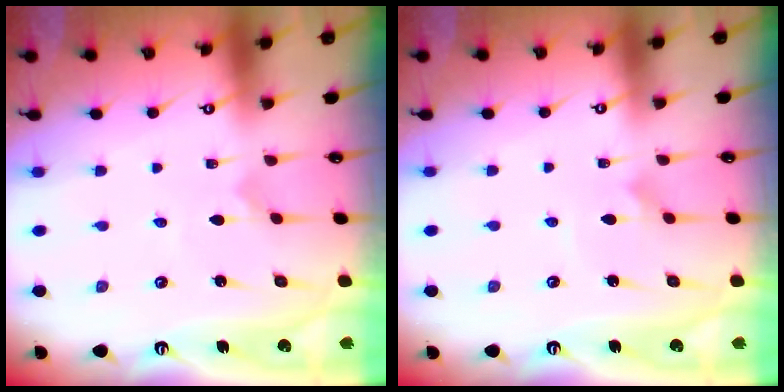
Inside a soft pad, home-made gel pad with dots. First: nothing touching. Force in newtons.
{"total": 2.3, "press": 2.3, "slide": 0.1}